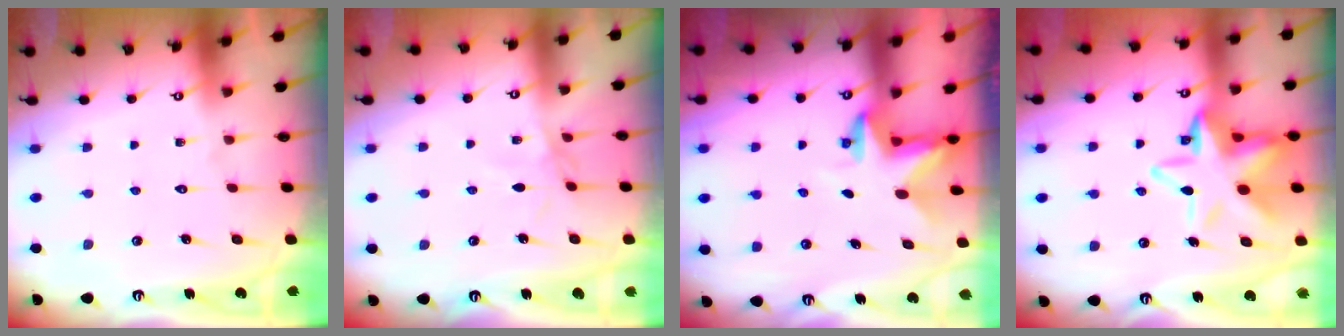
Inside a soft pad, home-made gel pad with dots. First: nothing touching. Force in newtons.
{"total": 2.0, "press": 2.0, "slide": 0.4}
{"total": 2.8, "press": 2.8, "slide": 0.2}
{"total": 14.4, "press": 14.0, "slide": 3.1}